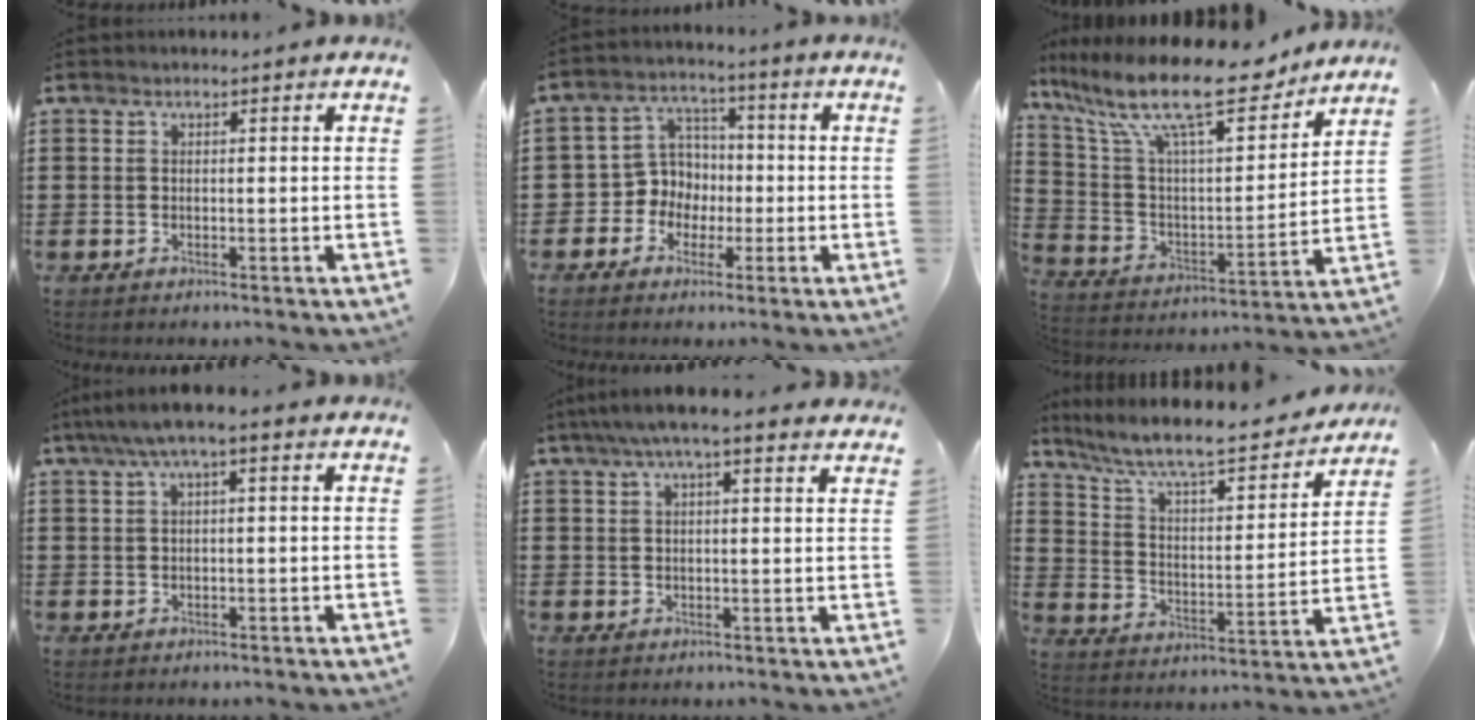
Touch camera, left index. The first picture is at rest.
{"total": 6.4, "force": [-1.1, 6.2, 1.2], "torque": [-0.057, 0.004, -0.023]}
{"total": 16.2, "force": [12.4, 2.7, 10.0], "torque": [-0.234, -0.077, 0.208]}
{"total": 2.7, "force": [0.3, 0.4, 2.7], "torque": [-0.054, 0.000, -0.001]}
{"total": 4.9, "force": [3.5, 0.7, 3.3], "torque": [-0.073, 0.001, 0.062]}
{"total": 8.0, "force": [6.7, 0.6, 4.2], "torque": [-0.108, -0.049, 0.108]}